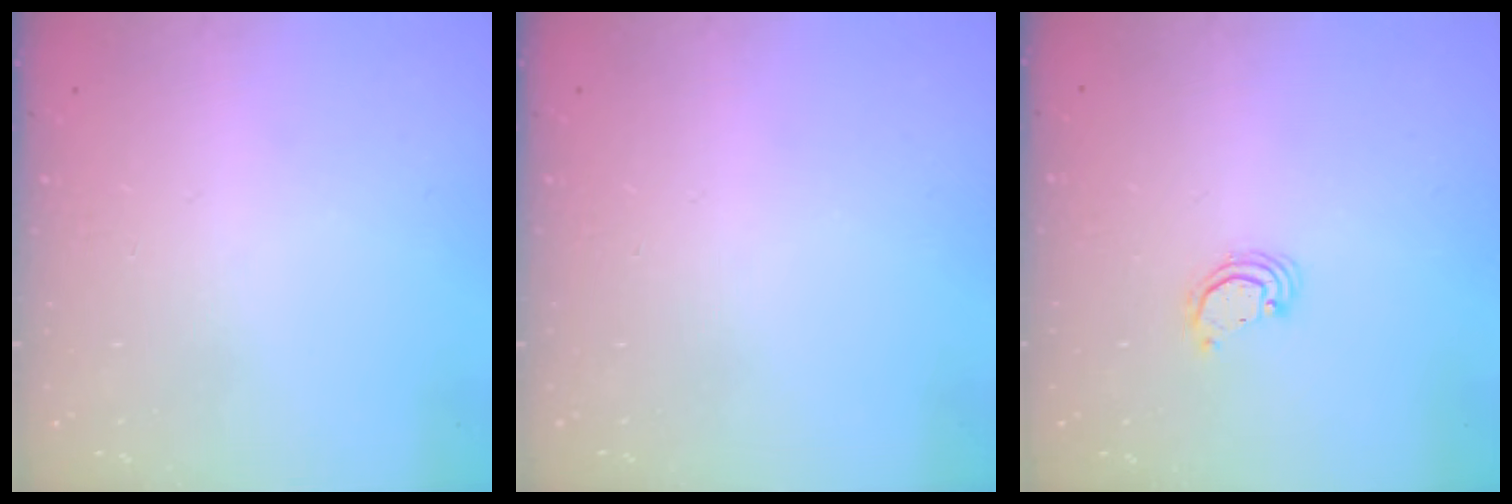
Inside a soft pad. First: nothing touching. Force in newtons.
{"total": 0.0}
{"total": 2.2, "press": 2.2, "slide": 0.2}